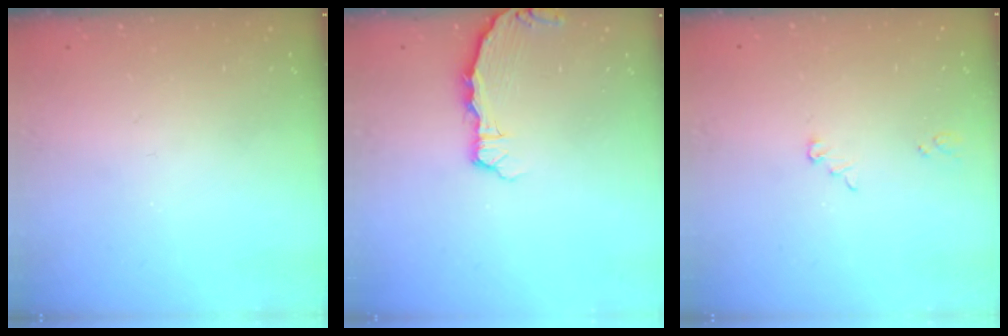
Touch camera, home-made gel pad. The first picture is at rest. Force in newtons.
{"total": 2.4, "press": 2.4, "slide": 0.3}
{"total": 2.5, "press": 2.5, "slide": 0.2}